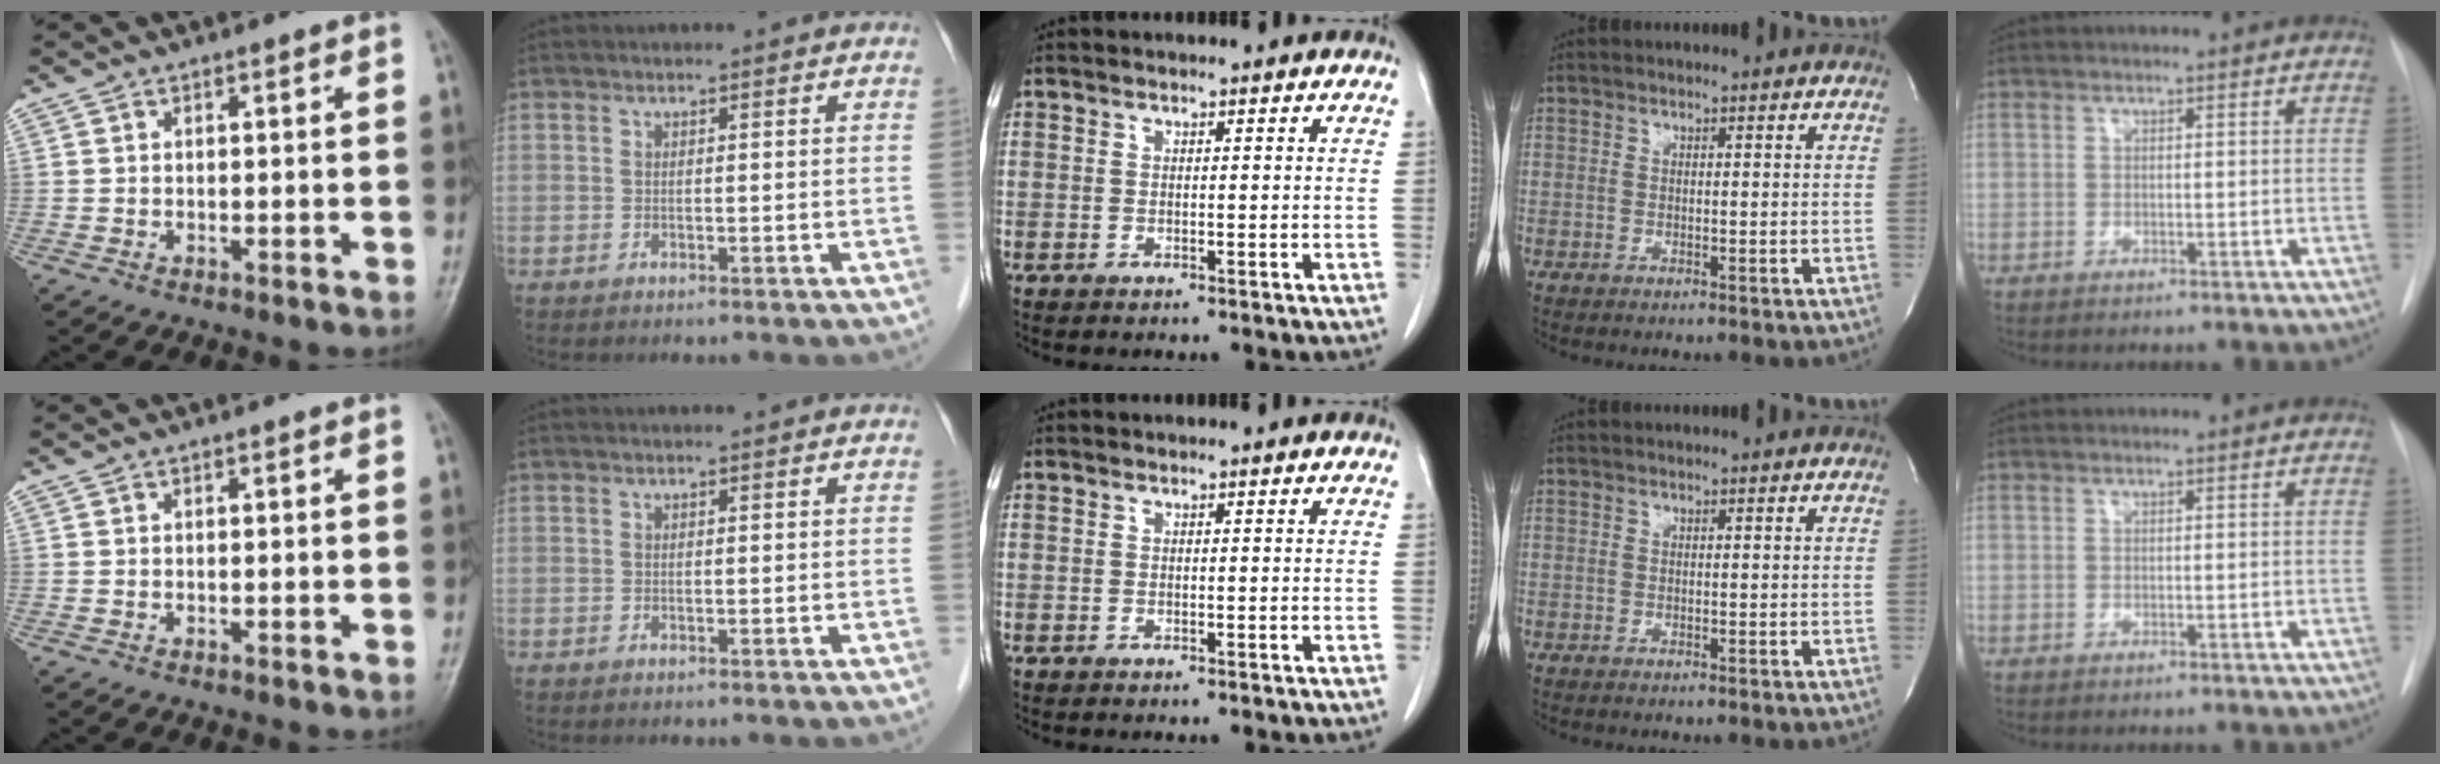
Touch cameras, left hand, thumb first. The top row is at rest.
{}